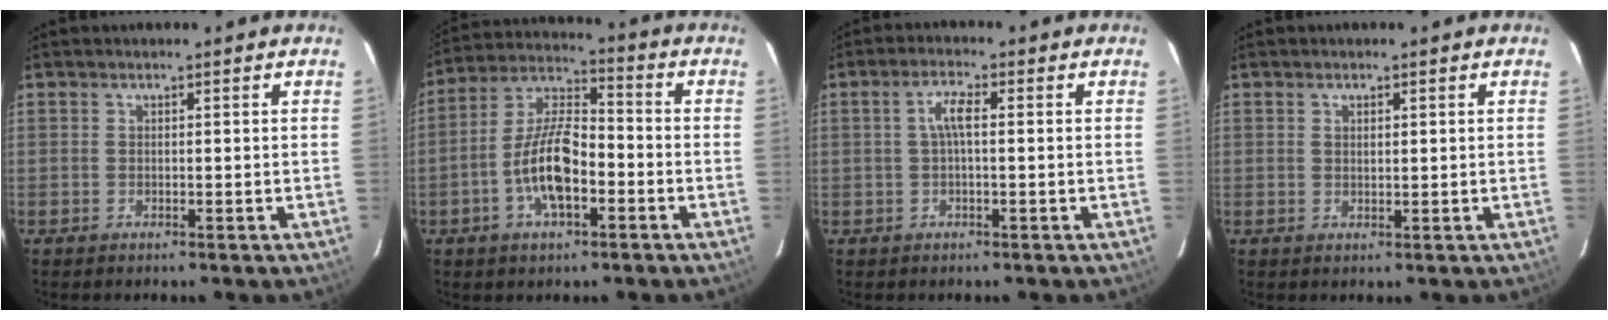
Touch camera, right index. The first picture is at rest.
{"total": 11.9, "force": [-4.1, 4.7, 10.2], "torque": [-0.210, 0.008, -0.075]}
{"total": 3.3, "force": [0.2, 0.7, 3.3], "torque": [-0.065, 0.009, 0.003]}
{"total": 1.2, "force": [0.5, 0.6, 0.9], "torque": [-0.015, 0.002, 0.010]}